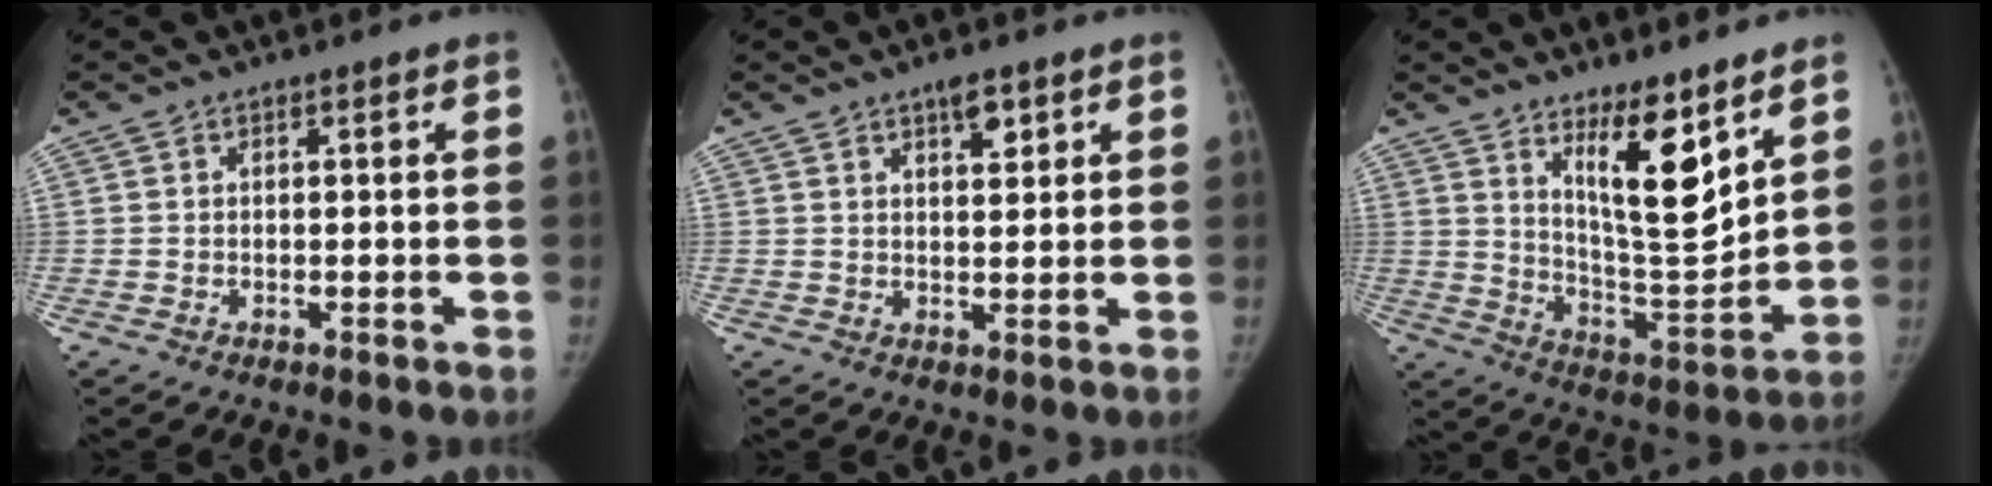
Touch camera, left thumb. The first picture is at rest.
{"total": 4.0, "force": [2.4, 1.6, 2.7], "torque": [-0.029, -0.014, 0.038]}
{"total": 13.7, "force": [8.2, 3.6, 10.3], "torque": [-0.142, -0.078, 0.151]}